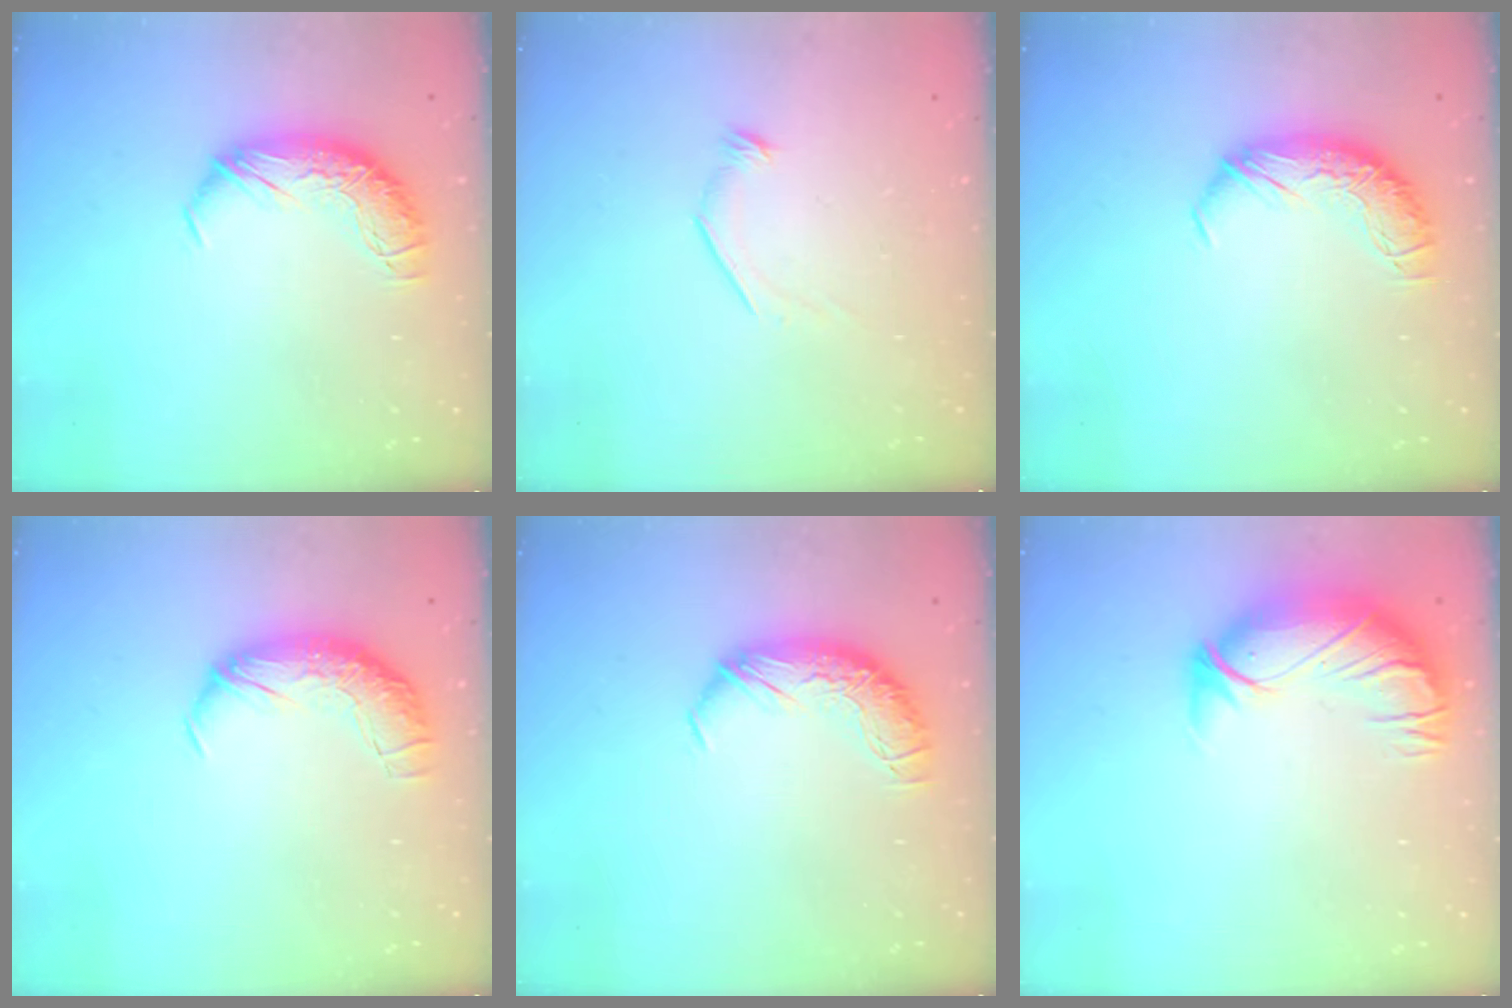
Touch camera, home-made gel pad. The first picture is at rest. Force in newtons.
{"total": 6.8, "press": 6.8, "slide": 0.7}
{"total": 0.0}
{"total": 2.3, "press": 1.1, "slide": 2.1}
{"total": 0.0}
{"total": 3.0, "press": 0.2, "slide": 2.9}